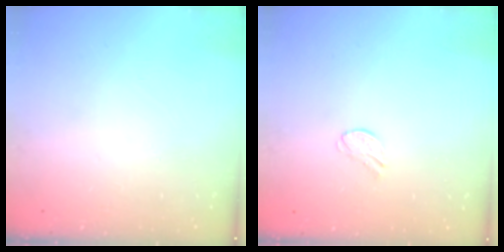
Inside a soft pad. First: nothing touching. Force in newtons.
{"total": 5.2, "press": 5.1, "slide": 0.6}